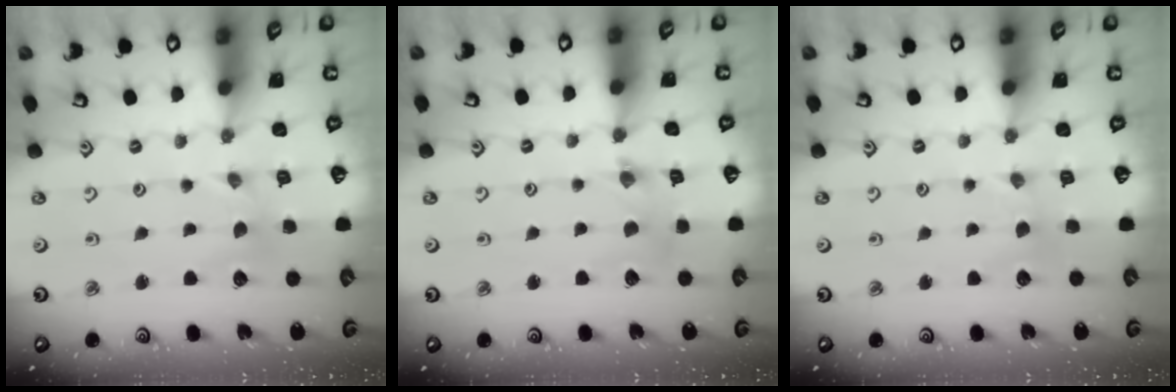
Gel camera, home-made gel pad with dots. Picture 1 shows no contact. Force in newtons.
{"total": 1.8, "press": 1.8, "slide": 0.2}
{"total": 1.0, "press": 1.0, "slide": 0.2}